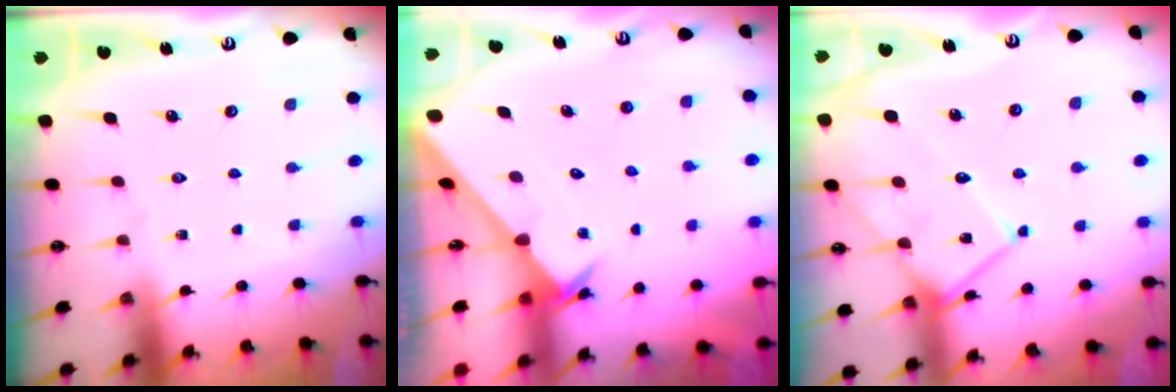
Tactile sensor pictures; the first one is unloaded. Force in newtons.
{"total": 2.5, "press": 2.5, "slide": 0.2}
{"total": 14.8, "press": 14.7, "slide": 1.2}